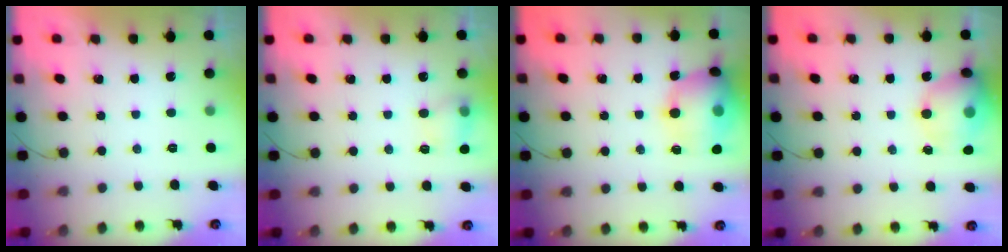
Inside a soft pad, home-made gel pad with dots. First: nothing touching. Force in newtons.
{"total": 7.5, "press": 7.2, "slide": 1.8}
{"total": 15.6, "press": 15.2, "slide": 3.4}
{"total": 15.7, "press": 15.5, "slide": 2.6}